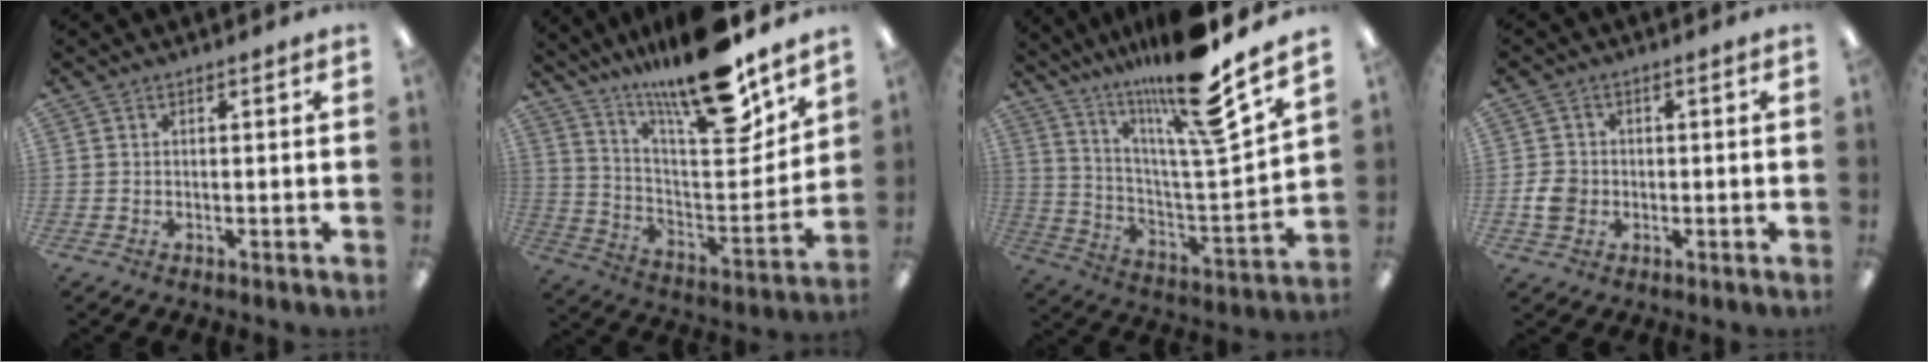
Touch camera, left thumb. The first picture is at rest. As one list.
[{"total": 21.5, "force": [17.8, 3.7, 11.3], "torque": [-0.178, -0.135, 0.292]}, {"total": 19.1, "force": [15.3, 0.3, 11.5], "torque": [-0.199, -0.108, 0.236]}, {"total": 4.7, "force": [-0.8, 4.1, 2.2], "torque": [-0.036, 0.004, -0.015]}]